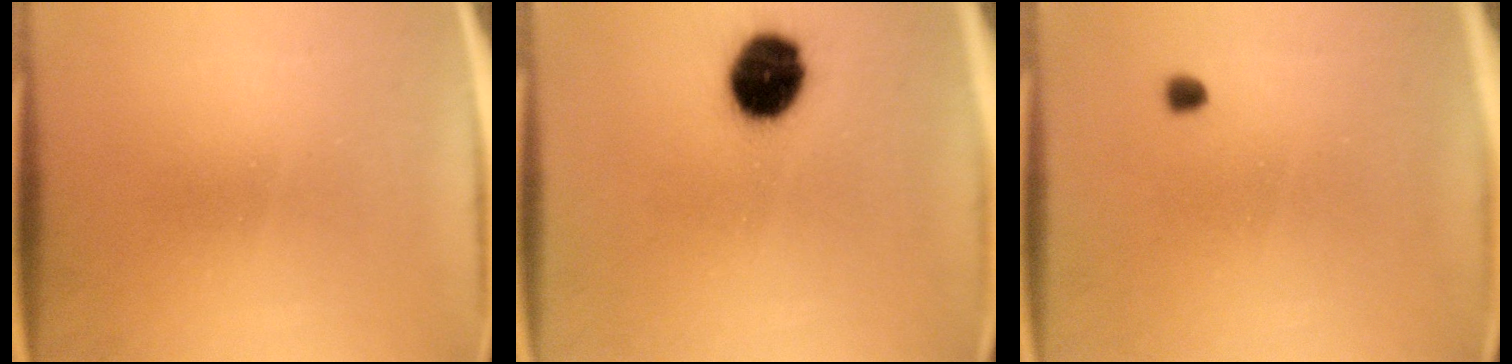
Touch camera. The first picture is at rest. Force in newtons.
{"total": 12.2}
{"total": 1.0}